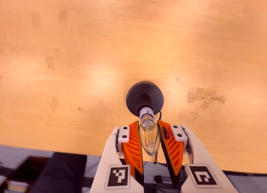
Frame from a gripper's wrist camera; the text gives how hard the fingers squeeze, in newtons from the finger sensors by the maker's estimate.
{"total": 10.5, "left": 10.3, "right": 10.7}